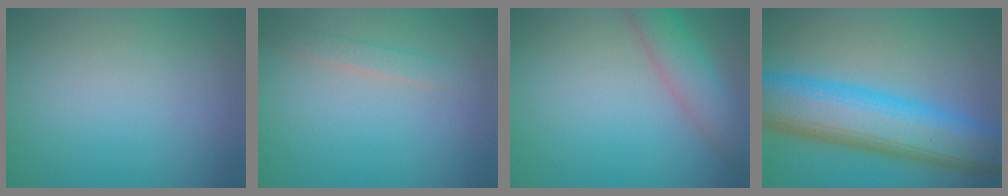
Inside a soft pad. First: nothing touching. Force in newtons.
{"total": 1.3, "press": 1.3, "slide": 0.1}
{"total": 4.0, "press": 4.0, "slide": 0.3}
{"total": 11.2, "press": 11.2, "slide": 0.4}